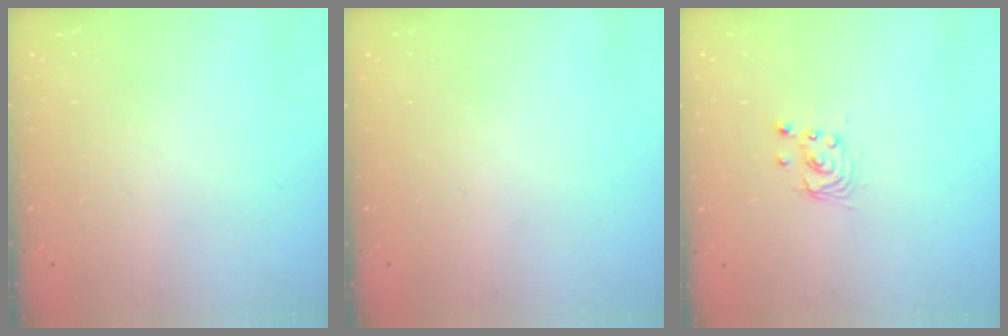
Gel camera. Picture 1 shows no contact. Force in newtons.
{"total": 0.0}
{"total": 2.9, "press": 2.9, "slide": 0.1}